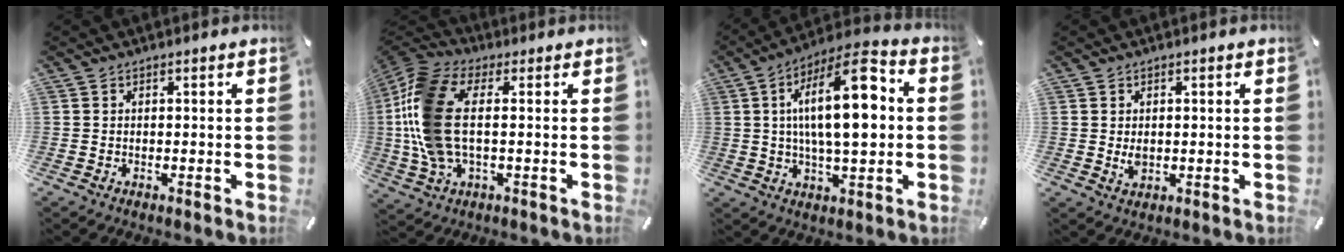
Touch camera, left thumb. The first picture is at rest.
{"total": 16.3, "force": [0.6, 8.4, 14.0], "torque": [-0.314, -0.011, 0.010]}
{"total": 18.2, "force": [2.2, 7.1, 16.7], "torque": [-0.288, -0.001, 0.030]}
{"total": 2.6, "force": [0.0, 1.9, 1.8], "torque": [-0.027, 0.000, -0.002]}